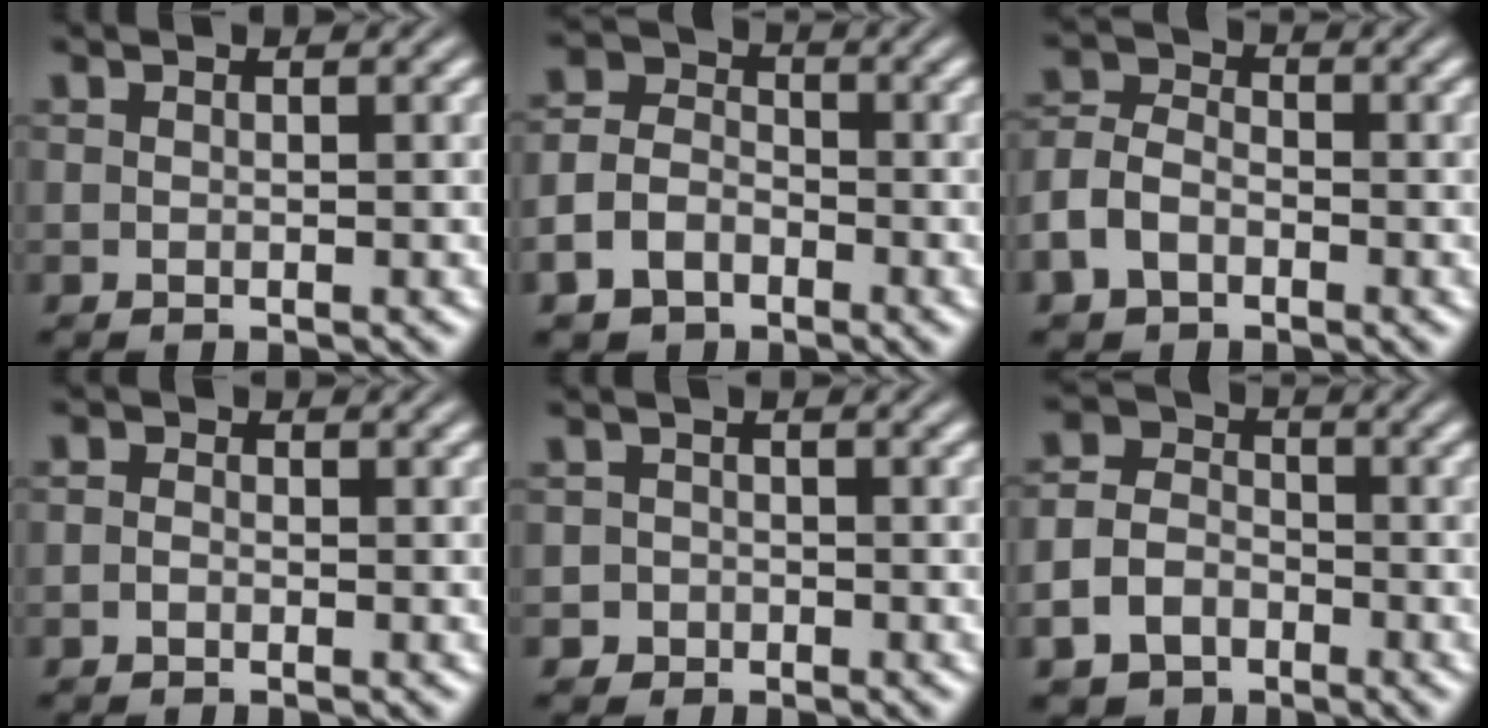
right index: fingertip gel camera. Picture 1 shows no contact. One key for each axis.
{"total": 6.2, "fx": -2.5, "fy": 5.4, "fz": 1.8, "tx": -0.031, "ty": -0.022, "tz": -0.045}
{"total": 3.8, "fx": -1.4, "fy": 3.1, "fz": 1.8, "tx": -0.044, "ty": -0.018, "tz": -0.020}
{"total": 0.6, "fx": -0.6, "fy": -0.1, "fz": -0.1, "tx": 0.008, "ty": -0.005, "tz": -0.011}
{"total": 2.1, "fx": -1.5, "fy": 1.5, "fz": -0.5, "tx": 0.014, "ty": -0.013, "tz": -0.025}
{"total": 7.9, "fx": -2.7, "fy": 7.1, "fz": 2.1, "tx": -0.034, "ty": -0.024, "tz": -0.055}